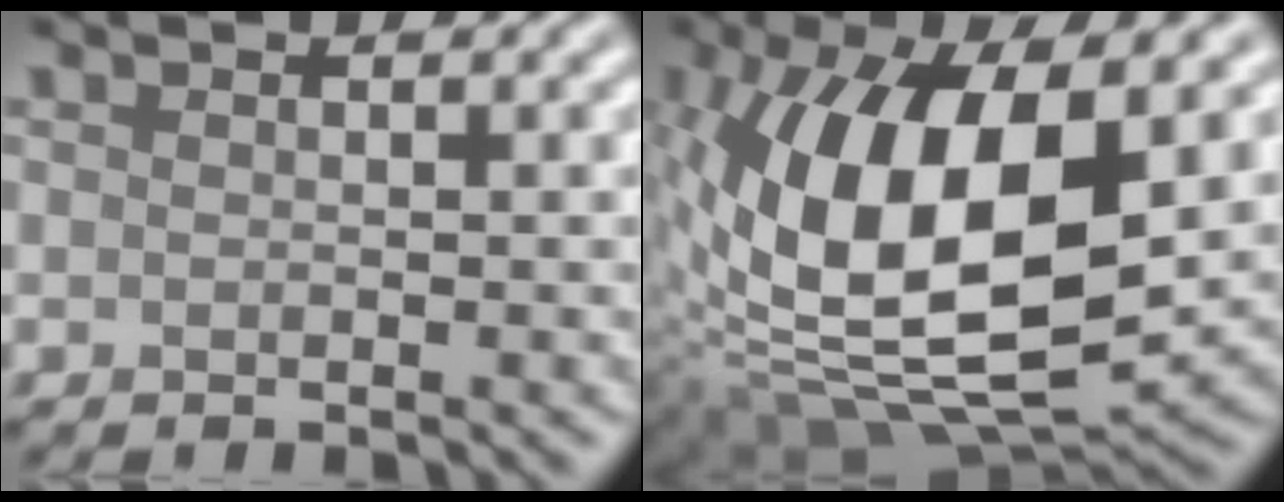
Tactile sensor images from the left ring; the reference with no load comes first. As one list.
[{"total": 15.2, "force": [0.8, 7.0, 13.4], "torque": [-0.254, -0.009, 0.010]}]